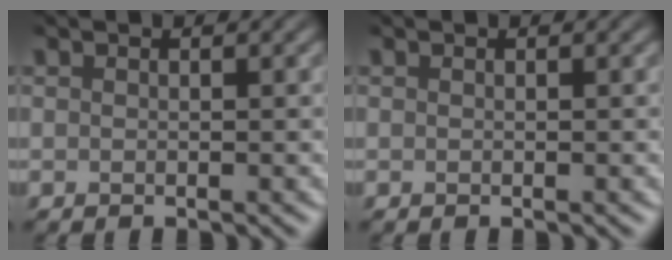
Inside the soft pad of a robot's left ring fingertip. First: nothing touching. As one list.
[{"total": 0.0}]